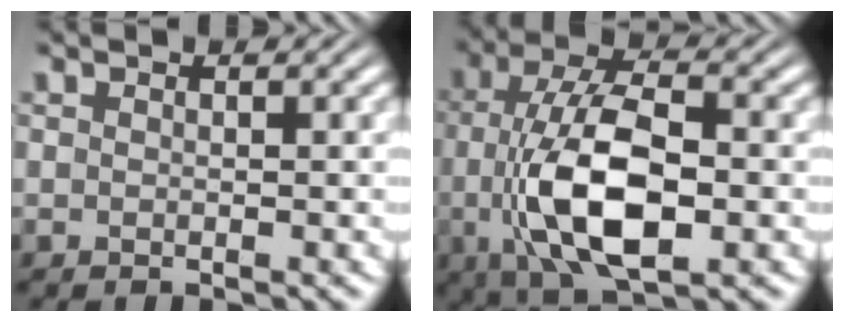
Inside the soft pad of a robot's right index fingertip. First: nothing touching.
{"total": 9.9, "force": [-0.5, 4.8, 8.7], "torque": [-0.168, -0.024, 0.003]}